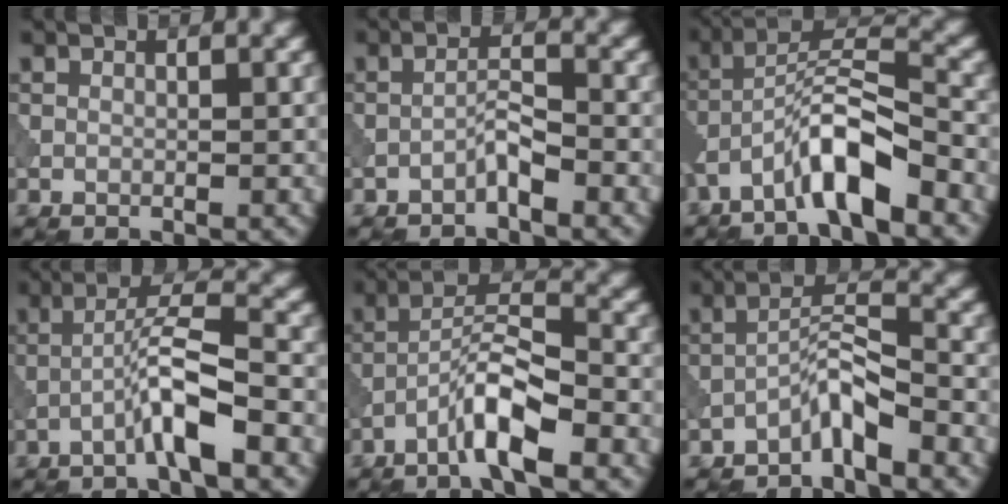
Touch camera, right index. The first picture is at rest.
{"total": 1.8, "force": [-1.3, 0.1, 1.2], "torque": [-0.022, 0.012, -0.027]}
{"total": 6.9, "force": [-4.2, 1.4, 5.3], "torque": [-0.099, 0.016, -0.083]}
{"total": 4.6, "force": [-2.1, 0.2, 4.1], "torque": [-0.074, 0.023, -0.049]}
{"total": 5.4, "force": [-3.2, 0.9, 4.3], "torque": [-0.076, 0.016, -0.064]}
{"total": 3.5, "force": [-2.6, 0.5, 2.2], "torque": [-0.041, 0.018, -0.054]}